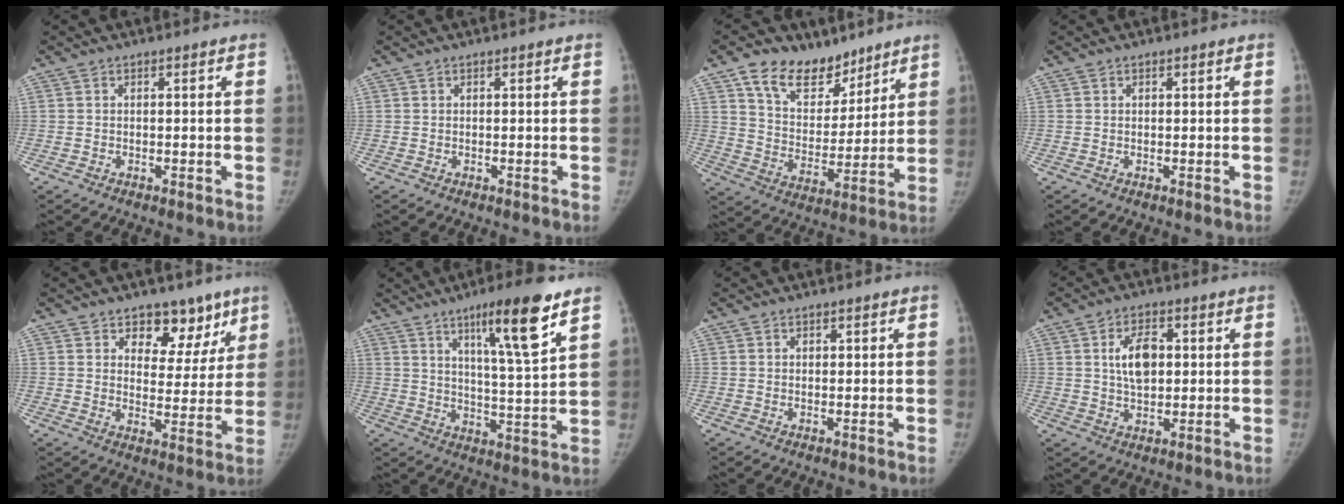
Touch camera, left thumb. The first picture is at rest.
{"total": 0.0}
{"total": 14.8, "force": [10.2, 9.1, 5.6], "torque": [-0.046, -0.059, 0.181]}
{"total": 0.0}
{"total": 10.3, "force": [6.6, 6.6, 4.4], "torque": [-0.005, -0.033, 0.095]}
{"total": 14.2, "force": [8.2, 1.6, 11.4], "torque": [-0.174, -0.045, 0.131]}
{"total": 0.6, "force": [0.2, 0.5, 0.1], "torque": [0.006, 0.000, 0.002]}
{"total": 7.5, "force": [1.4, 4.5, 5.8], "torque": [-0.081, -0.002, 0.024]}